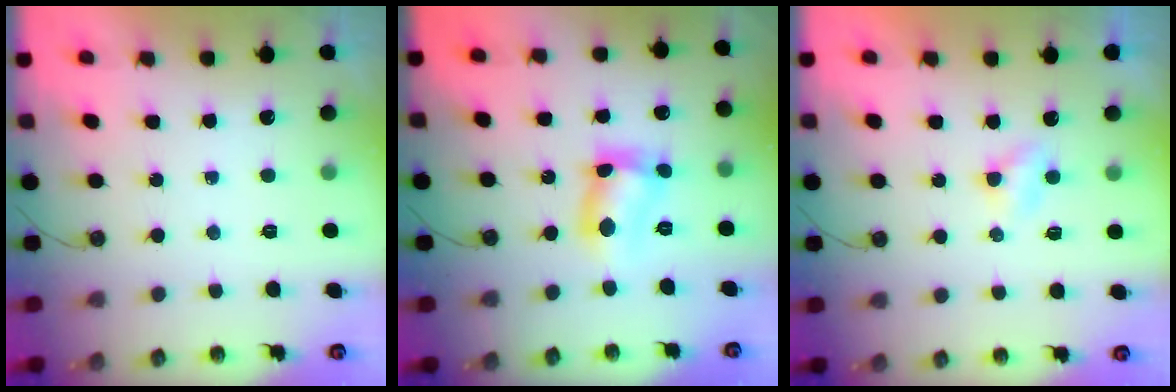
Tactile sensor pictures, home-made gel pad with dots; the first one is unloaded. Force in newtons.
{"total": 10.7, "press": 10.7, "slide": 0.6}
{"total": 2.8, "press": 2.7, "slide": 0.4}